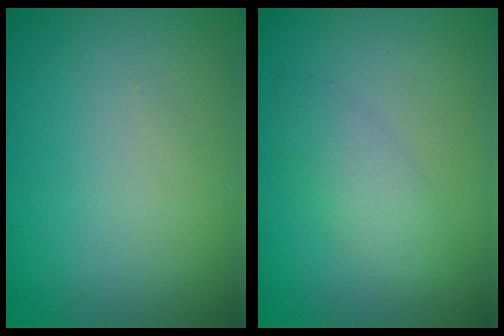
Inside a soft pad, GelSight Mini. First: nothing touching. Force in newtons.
{"total": 2.2, "press": 2.2, "slide": 0.1}